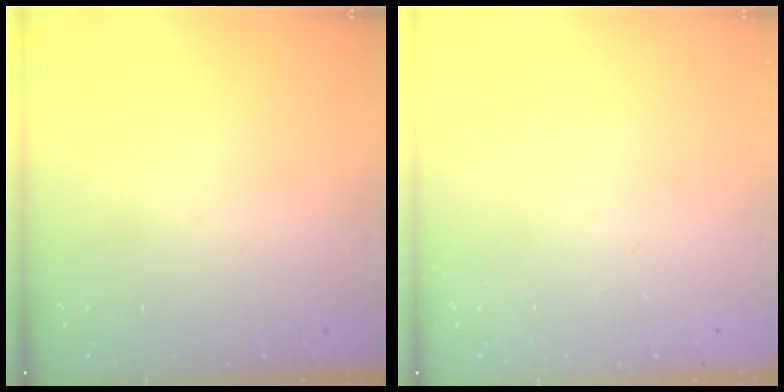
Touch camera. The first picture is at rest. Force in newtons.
{"total": 0.0}